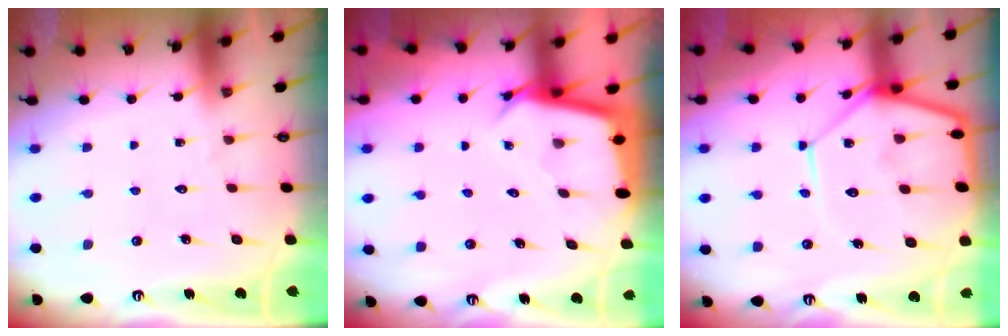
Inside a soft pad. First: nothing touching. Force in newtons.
{"total": 2.9, "press": 2.9, "slide": 0.0}
{"total": 15.3, "press": 15.3, "slide": 1.3}